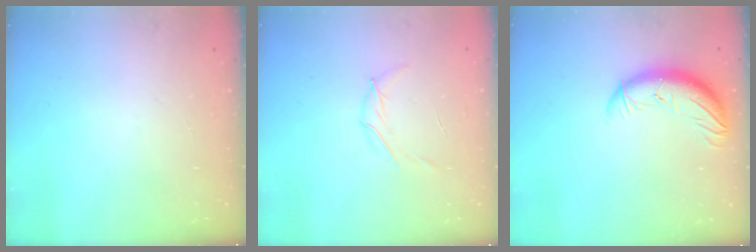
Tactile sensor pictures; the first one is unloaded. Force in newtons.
{"total": 5.2, "press": 5.0, "slide": 1.3}
{"total": 10.5, "press": 10.2, "slide": 2.4}